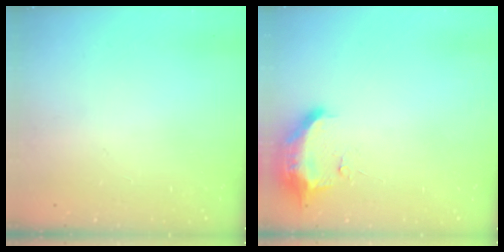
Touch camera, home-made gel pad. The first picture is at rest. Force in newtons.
{"total": 9.5, "press": 9.4, "slide": 1.8}